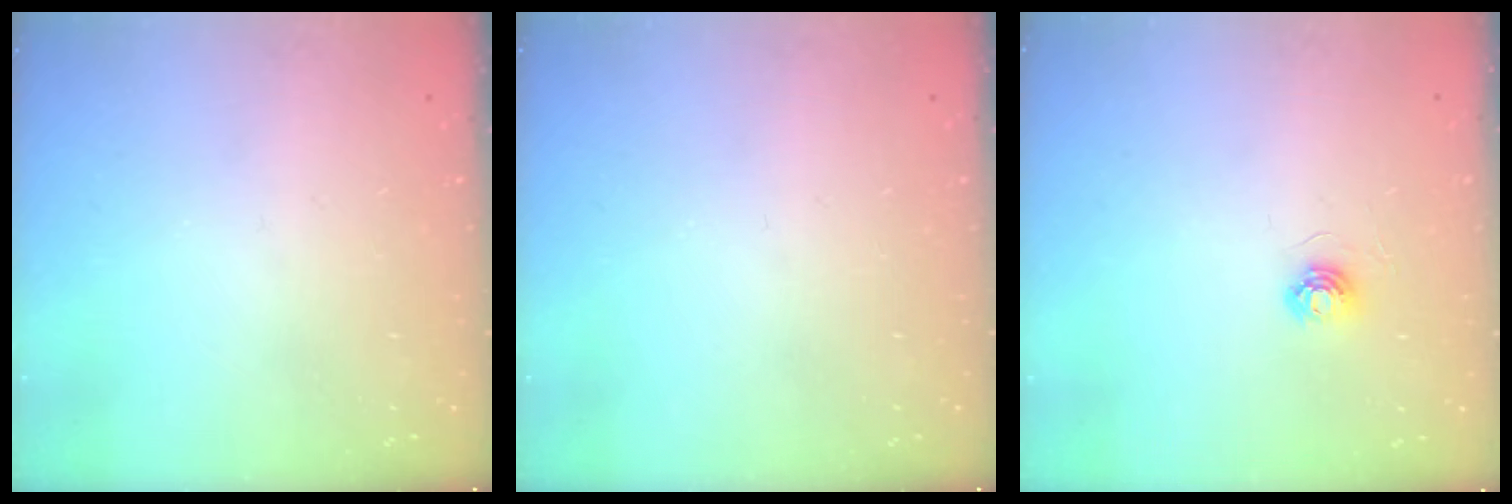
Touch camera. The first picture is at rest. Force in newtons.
{"total": 0.0}
{"total": 4.7, "press": 4.7, "slide": 0.3}